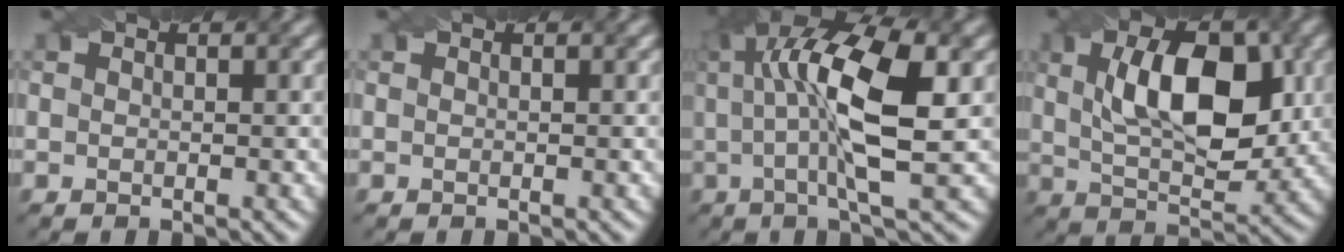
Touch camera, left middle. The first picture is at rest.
{"total": 0.0}
{"total": 10.1, "force": [1.1, 2.8, 9.7], "torque": [-0.169, 0.018, 0.029]}
{"total": 9.3, "force": [1.4, 4.6, 7.9], "torque": [-0.131, 0.013, 0.030]}